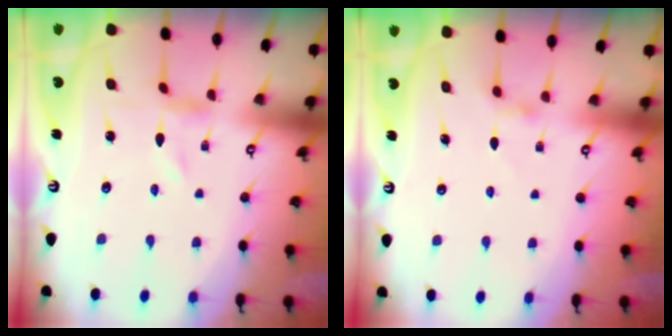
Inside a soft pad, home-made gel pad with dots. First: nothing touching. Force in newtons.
{"total": 2.4, "press": 2.3, "slide": 0.5}